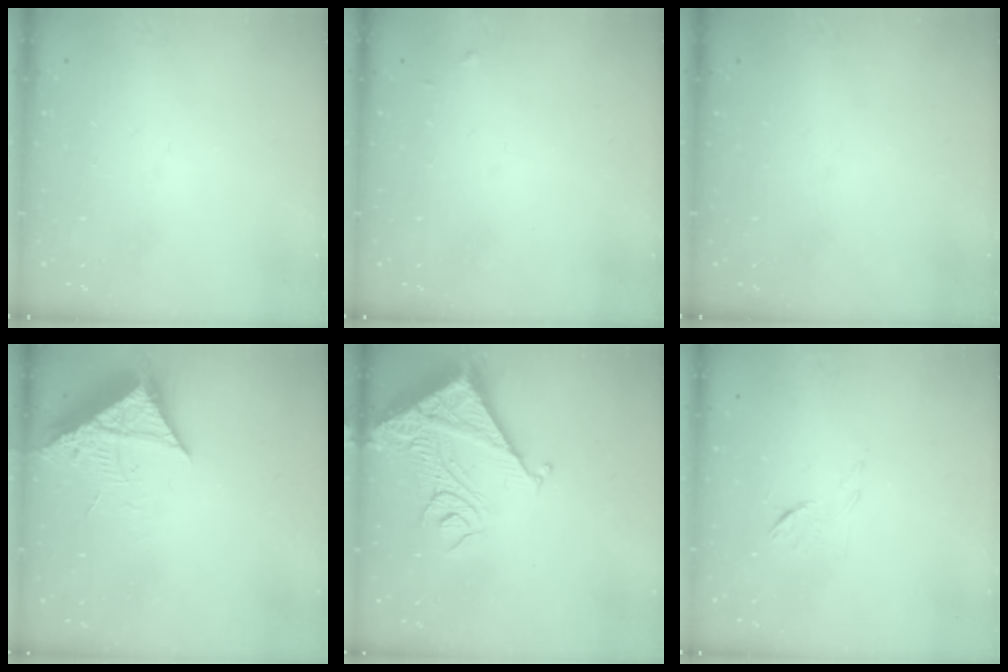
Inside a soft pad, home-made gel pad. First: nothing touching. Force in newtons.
{"total": 3.5, "press": 3.5, "slide": 0.2}
{"total": 0.0}
{"total": 9.7, "press": 9.7, "slide": 1.0}
{"total": 16.7, "press": 16.6, "slide": 2.1}
{"total": 6.0, "press": 6.0, "slide": 0.7}